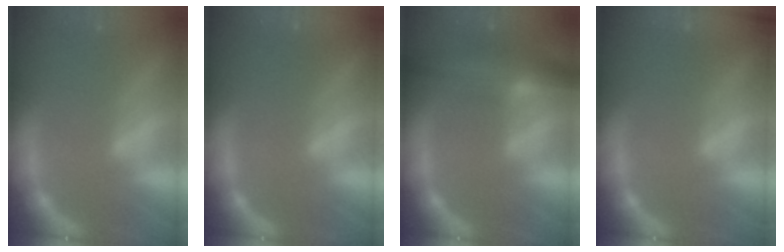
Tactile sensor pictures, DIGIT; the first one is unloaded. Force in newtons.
{"total": 9.0}
{"total": 7.0}
{"total": 6.5}